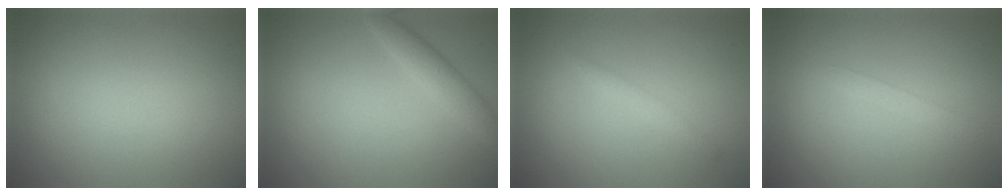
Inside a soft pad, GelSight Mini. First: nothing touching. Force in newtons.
{"total": 2.2, "press": 2.2, "slide": 0.1}
{"total": 1.3, "press": 1.3, "slide": 0.0}
{"total": 1.2, "press": 1.2, "slide": 0.1}